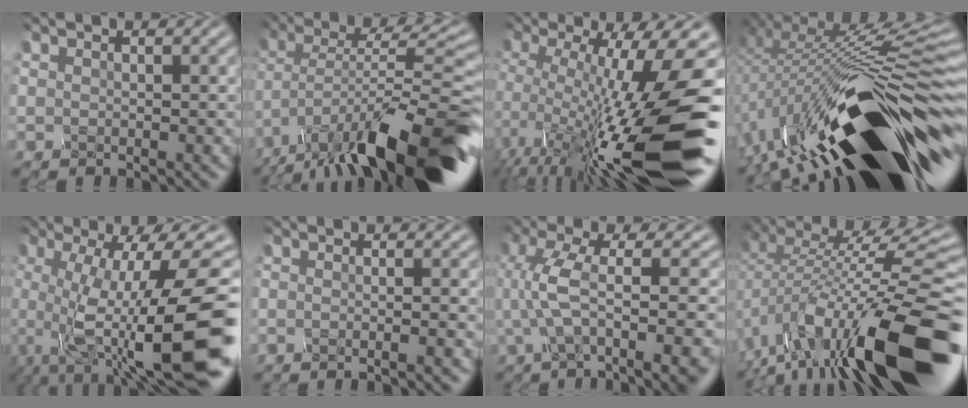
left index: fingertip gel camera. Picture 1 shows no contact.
{"total": 14.0, "force": [-9.4, 3.0, 10.0], "torque": [-0.168, 0.006, -0.159]}
{"total": 16.5, "force": [-5.5, 3.1, 15.2], "torque": [-0.239, 0.002, -0.092]}
{"total": 17.7, "force": [-6.2, 5.7, 15.6], "torque": [-0.259, 0.011, -0.110]}
{"total": 14.4, "force": [-3.8, 3.5, 13.5], "torque": [-0.205, -0.007, -0.050]}
{"total": 2.3, "force": [-0.8, 1.3, 1.8], "torque": [-0.005, 0.015, -0.041]}
{"total": 8.4, "force": [-1.8, 2.7, 7.7], "torque": [-0.128, 0.005, -0.030]}
{"total": 15.2, "force": [-6.0, 4.7, 13.2], "torque": [-0.225, 0.018, -0.103]}